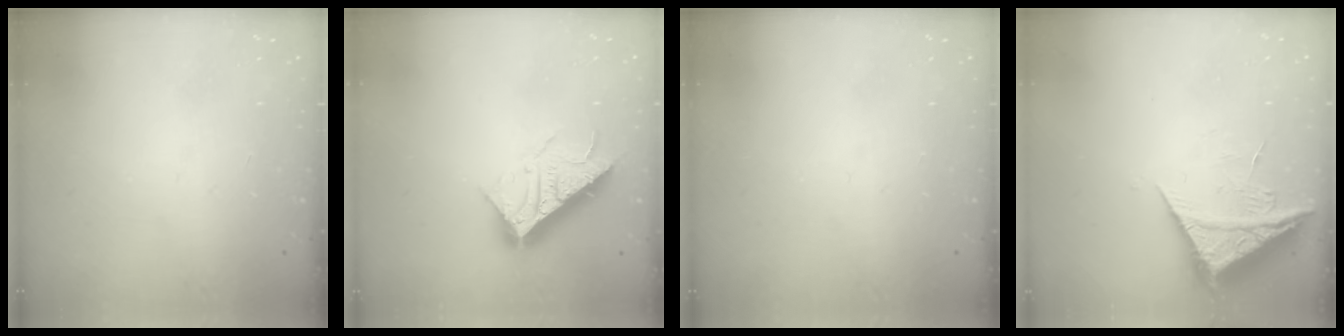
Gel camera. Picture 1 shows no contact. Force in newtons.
{"total": 17.0, "press": 17.0, "slide": 0.3}
{"total": 0.0}
{"total": 7.6, "press": 7.6, "slide": 0.5}